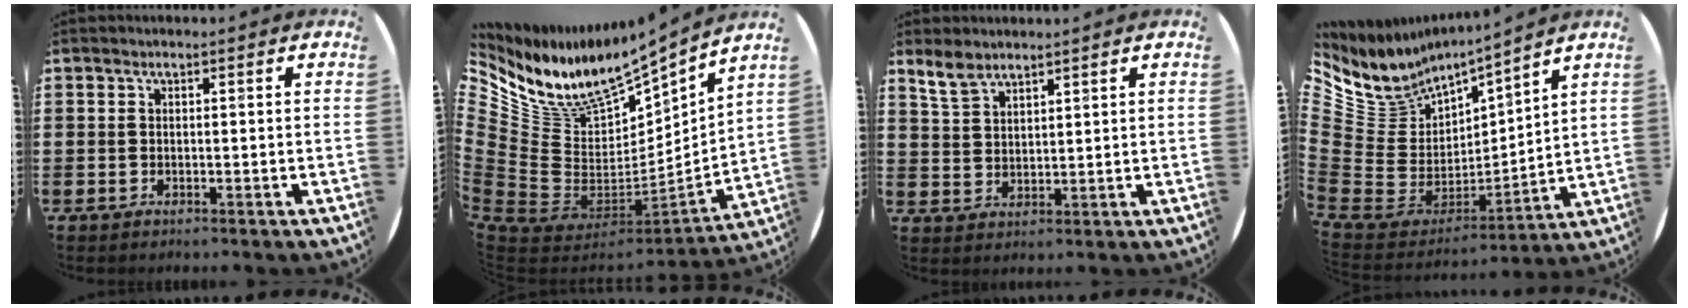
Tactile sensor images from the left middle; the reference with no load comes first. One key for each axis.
{"total": 9.2, "fx": 7.5, "fy": 4.1, "fz": 3.3, "tx": -0.116, "ty": -0.077, "tz": 0.135}
{"total": 3.4, "fx": 2.9, "fy": 1.3, "fz": 1.2, "tx": -0.030, "ty": -0.002, "tz": 0.056}
{"total": 6.2, "fx": 4.8, "fy": 4.0, "fz": -0.3, "tx": -0.045, "ty": -0.054, "tz": 0.090}